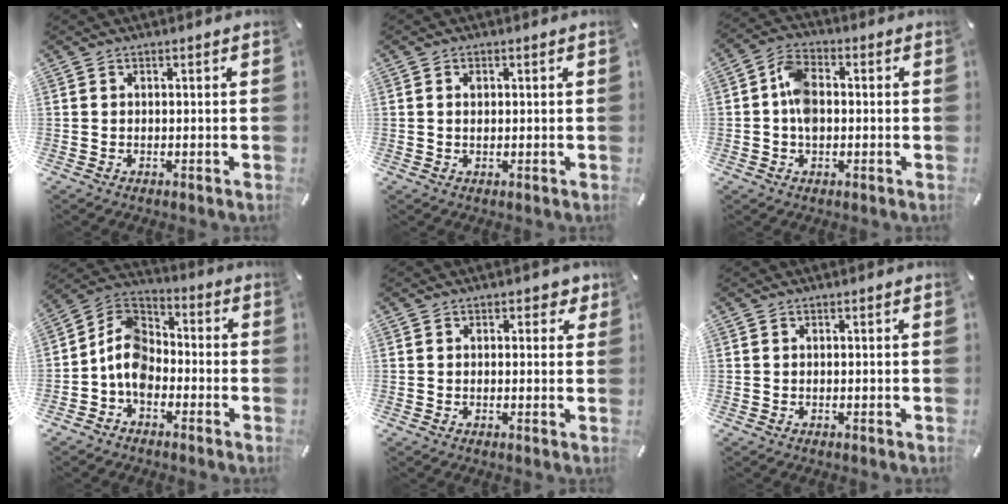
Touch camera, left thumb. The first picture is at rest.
{"total": 1.4, "force": [0.2, 1.0, 1.0], "torque": [-0.021, 0.005, 0.002]}
{"total": 6.5, "force": [-0.6, 4.4, 4.8], "torque": [-0.097, 0.011, -0.011]}
{"total": 9.4, "force": [-4.4, 6.6, 5.1], "torque": [-0.127, 0.012, -0.093]}
{"total": 2.3, "force": [0.9, 1.5, 1.4], "torque": [-0.007, 0.000, 0.009]}
{"total": 0.0}